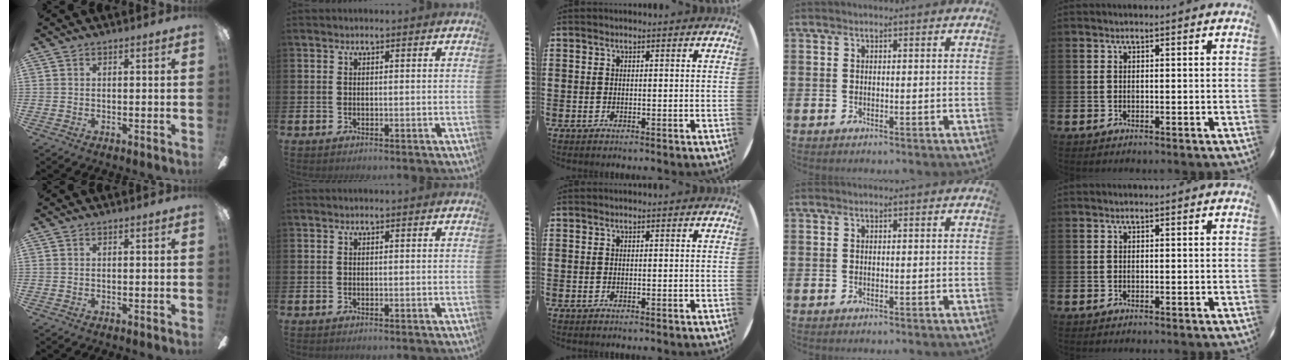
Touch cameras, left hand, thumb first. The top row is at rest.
{}